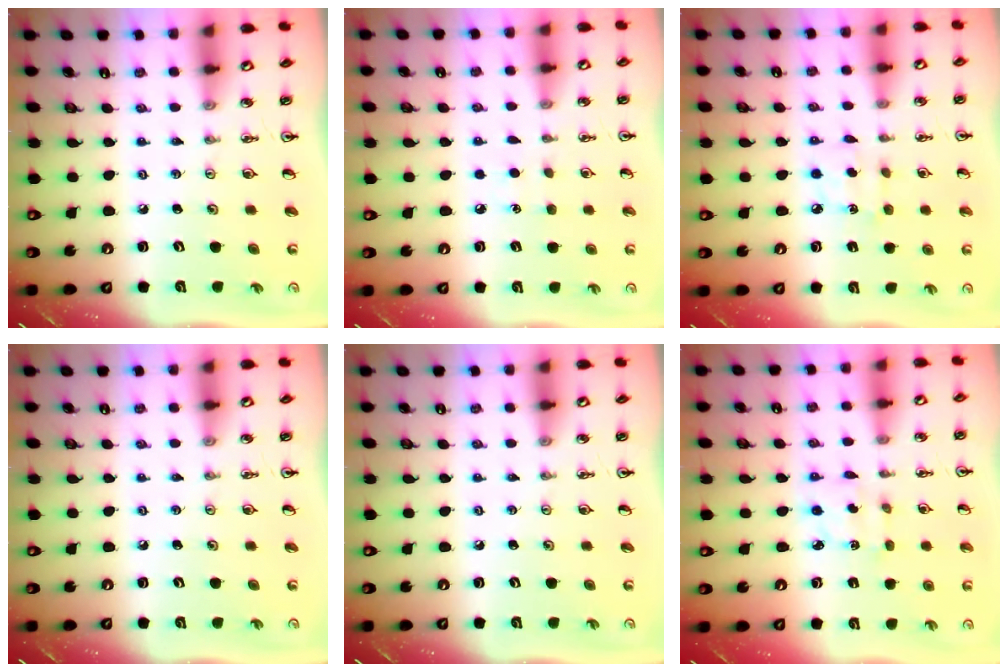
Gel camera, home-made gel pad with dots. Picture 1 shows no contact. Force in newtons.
{"total": 3.4, "press": 3.4, "slide": 0.3}
{"total": 7.5, "press": 7.5, "slide": 0.6}
{"total": 0.0}
{"total": 0.0}
{"total": 2.5, "press": 2.5, "slide": 0.2}